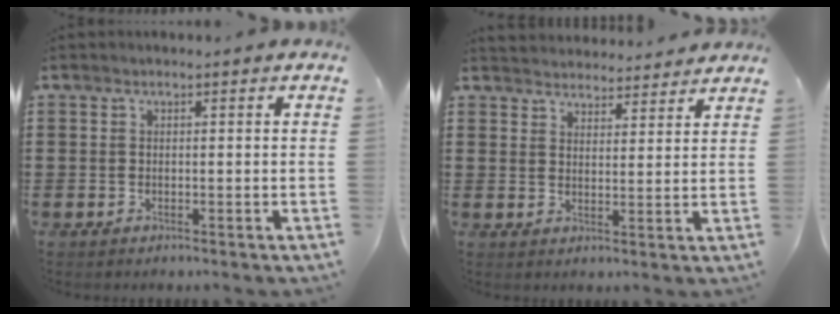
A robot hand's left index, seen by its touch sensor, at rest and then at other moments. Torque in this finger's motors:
{"motor_torque": [2.14, 0.00, 0.17, 0.04]}